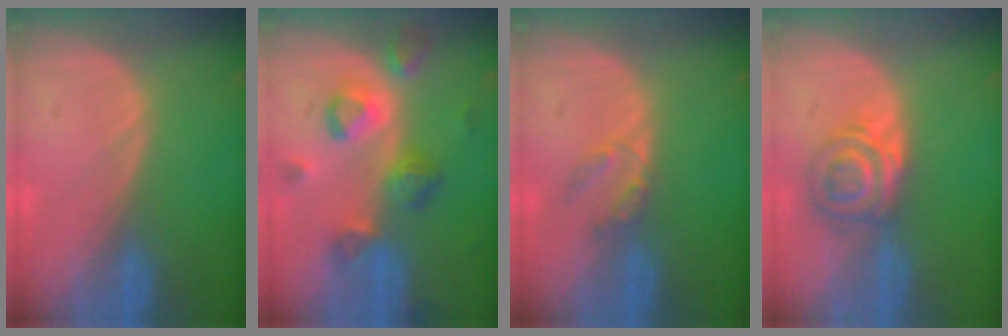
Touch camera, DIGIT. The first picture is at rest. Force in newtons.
{"total": 7.9, "press": 7.7, "slide": 2.0}
{"total": 2.5, "press": 2.5, "slide": 0.3}
{"total": 6.0, "press": 5.6, "slide": 2.2}